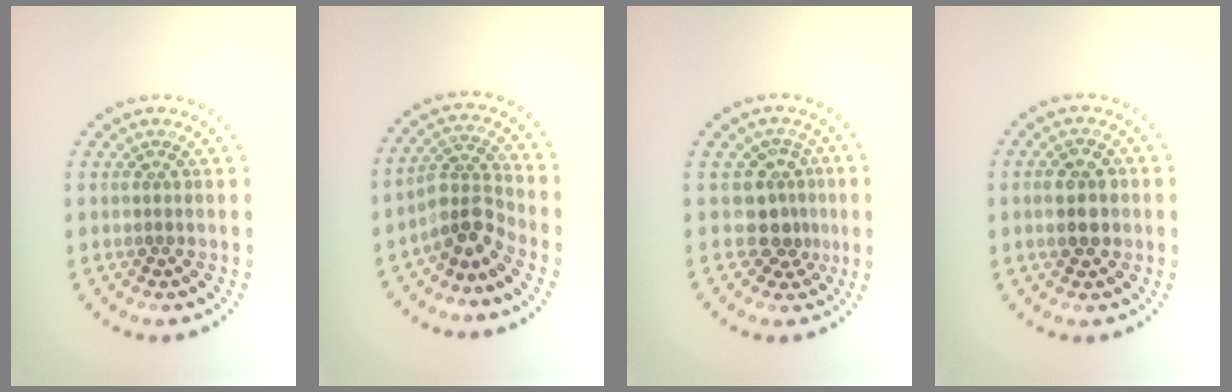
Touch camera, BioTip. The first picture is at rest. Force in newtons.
{"total": 3.2, "press": 2.3, "slide": 2.2}
{"total": 3.0, "press": 2.3, "slide": 1.8}
{"total": 2.7, "press": 2.7, "slide": 0.1}